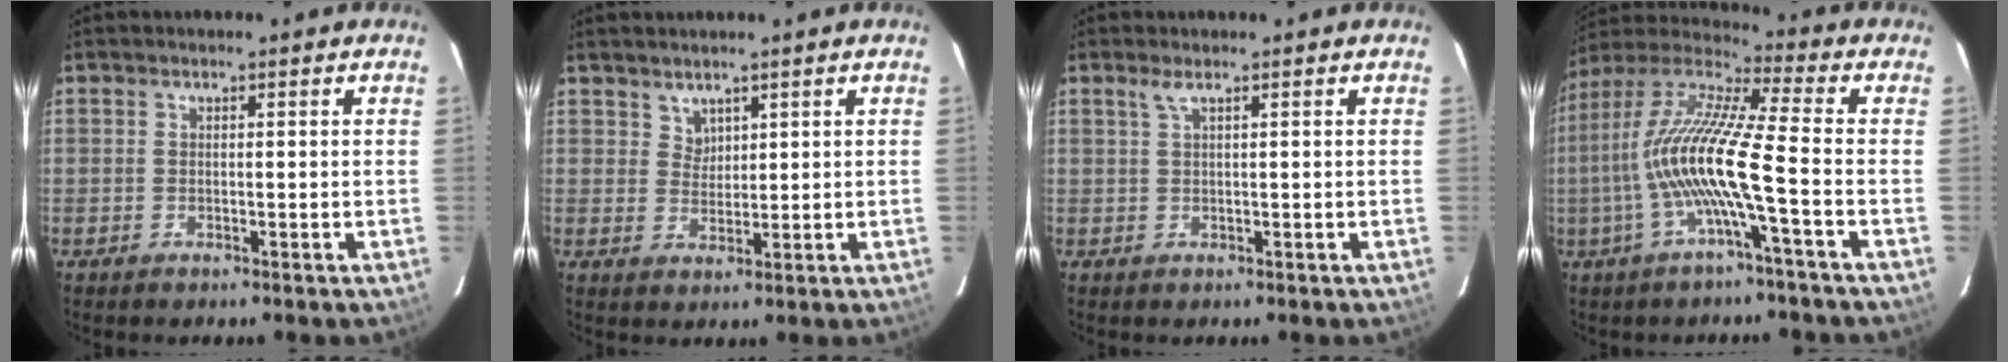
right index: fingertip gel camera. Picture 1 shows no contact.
{"total": 2.4, "force": [1.9, 1.5, 0.0], "torque": [0.009, 0.005, 0.036]}
{"total": 1.1, "force": [0.6, -0.3, 0.9], "torque": [-0.016, 0.003, 0.011]}
{"total": 14.2, "force": [-3.6, -0.1, 13.7], "torque": [-0.260, 0.001, -0.073]}